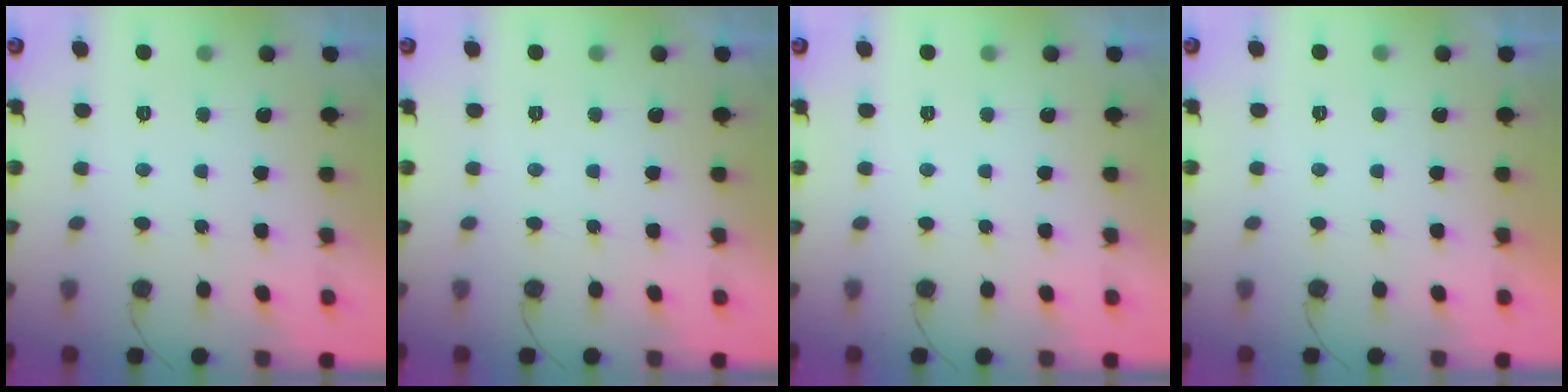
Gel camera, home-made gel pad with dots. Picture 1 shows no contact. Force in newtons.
{"total": 0.0}
{"total": 0.0}
{"total": 1.7, "press": 1.7, "slide": 0.1}